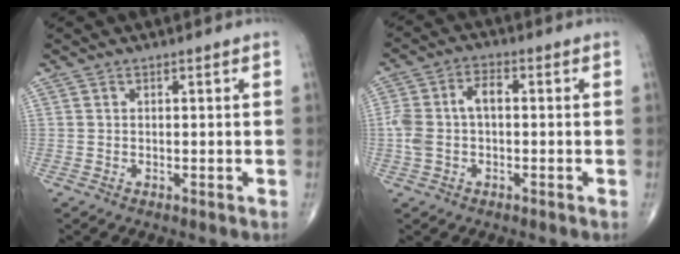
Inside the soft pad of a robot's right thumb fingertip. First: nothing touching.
{"total": 7.4, "force": [-0.1, 4.3, 6.0], "torque": [-0.140, 0.029, -0.003]}